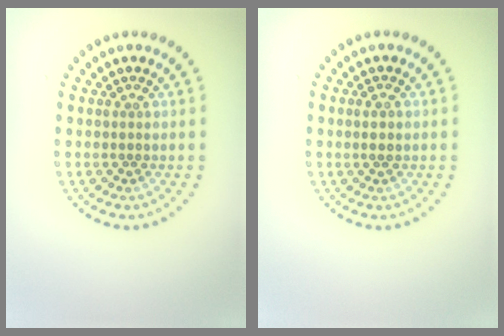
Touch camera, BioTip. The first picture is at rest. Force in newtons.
{"total": 1.0, "press": 0.9, "slide": 0.4}